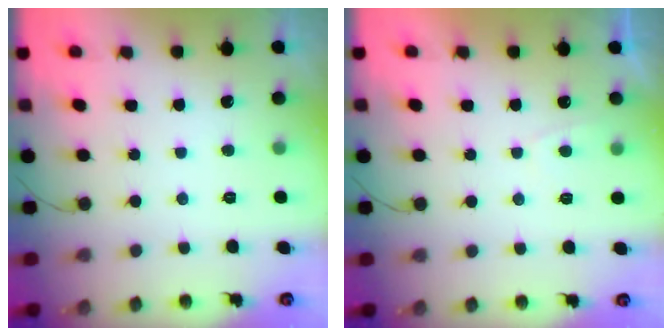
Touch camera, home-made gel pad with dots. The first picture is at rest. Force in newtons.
{"total": 1.1, "press": 0.9, "slide": 0.5}